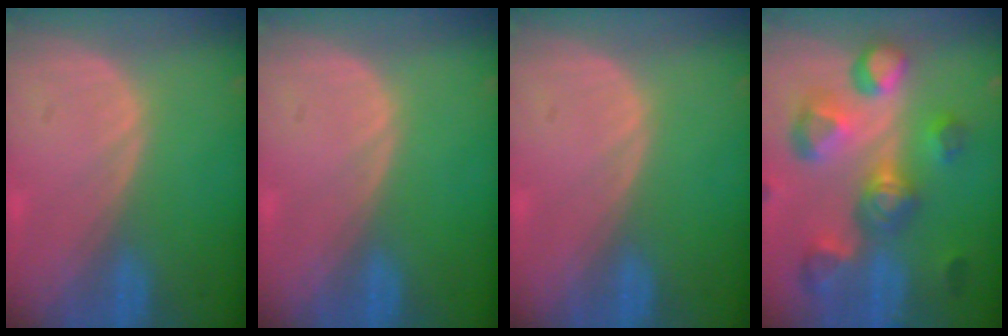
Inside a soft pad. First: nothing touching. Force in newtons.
{"total": 0.0}
{"total": 0.0}
{"total": 11.3, "press": 10.1, "slide": 5.1}